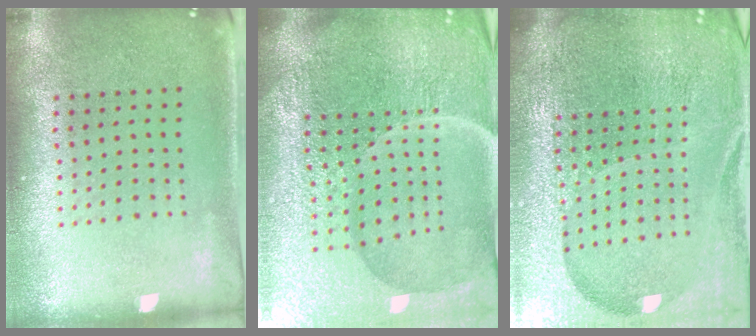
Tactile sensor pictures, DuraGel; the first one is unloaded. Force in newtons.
{"total": 6.8, "press": 6.0, "slide": 3.1}
{"total": 6.7, "press": 5.8, "slide": 3.3}